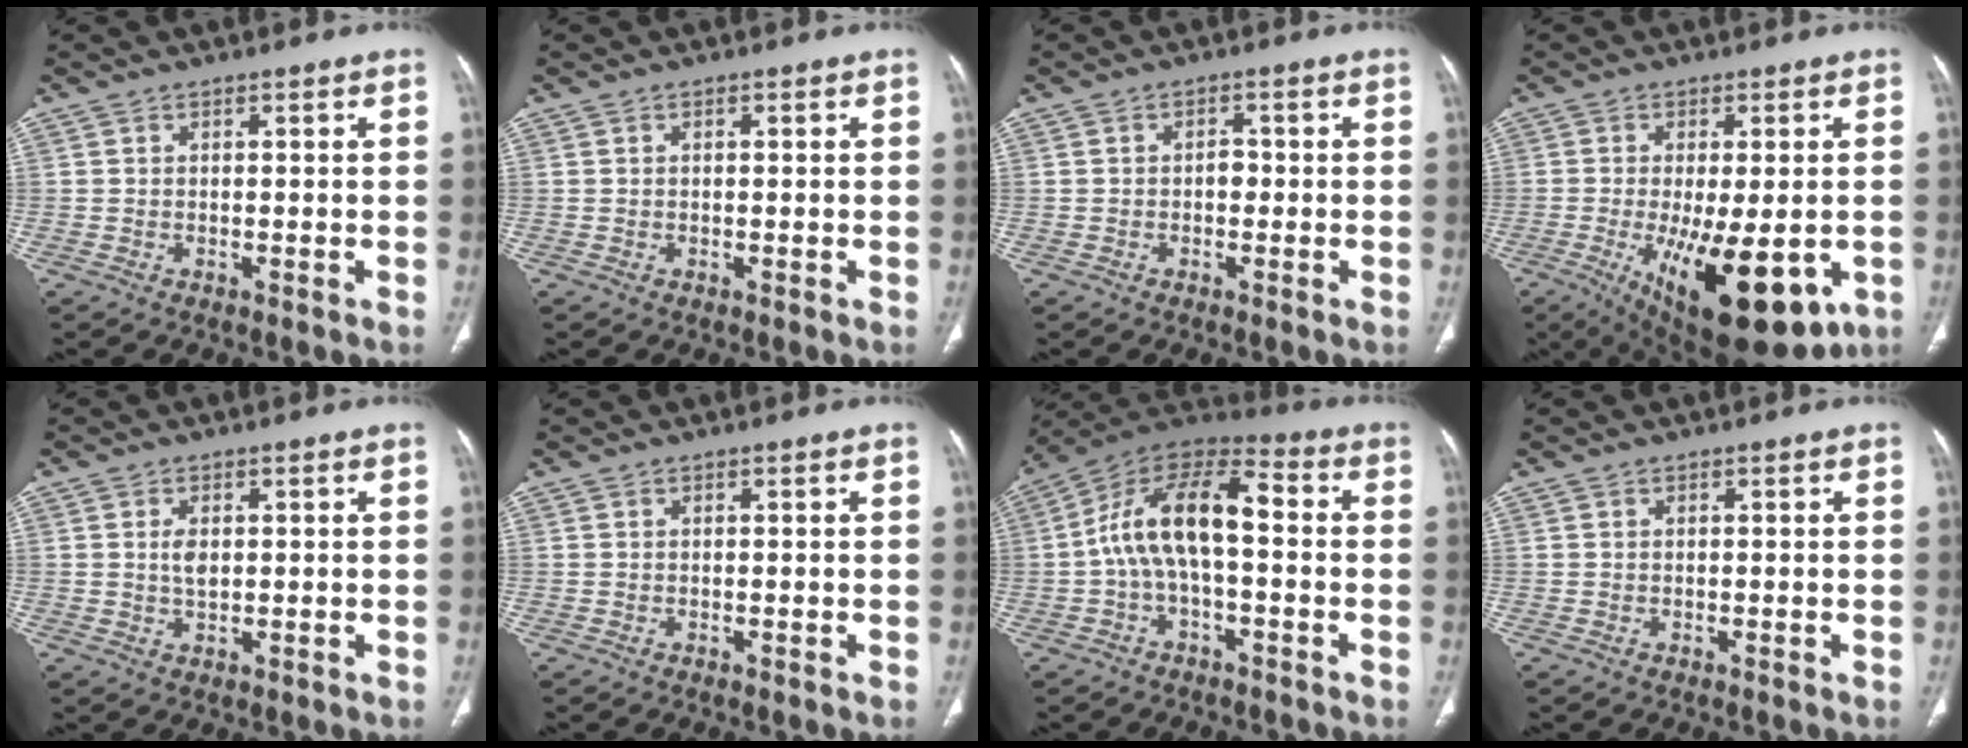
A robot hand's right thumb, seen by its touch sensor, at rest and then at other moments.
{"total": 0.7, "force": [0.2, 0.2, 0.6], "torque": [-0.017, 0.004, 0.004]}
{"total": 1.8, "force": [-0.3, 1.3, 1.3], "torque": [-0.009, 0.006, -0.009]}
{"total": 19.1, "force": [-6.5, 7.5, 16.3], "torque": [-0.230, -0.022, -0.078]}
{"total": 2.8, "force": [0.5, 1.5, 2.2], "torque": [-0.040, -0.004, 0.011]}
{"total": 0.0}
{"total": 14.3, "force": [-0.5, 6.7, 12.6], "torque": [-0.220, 0.051, -0.020]}
{"total": 0.0}